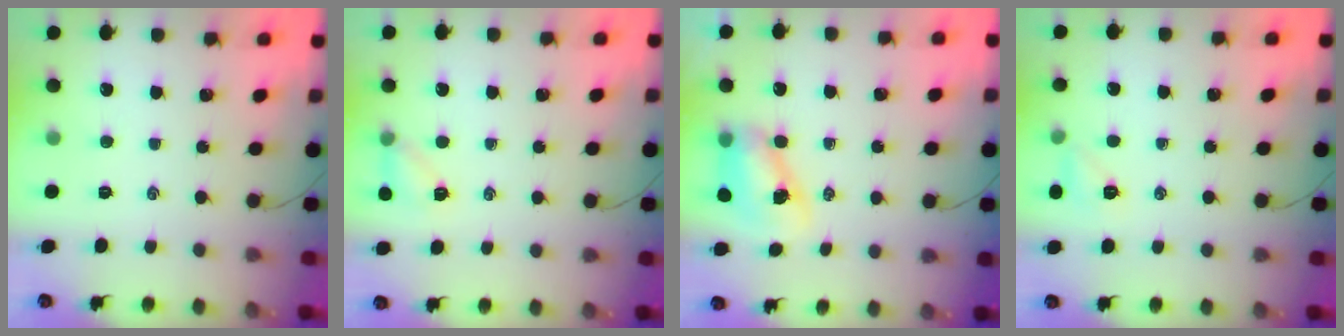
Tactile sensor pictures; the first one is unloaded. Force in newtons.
{"total": 6.0, "press": 5.8, "slide": 1.5}
{"total": 8.6, "press": 8.4, "slide": 1.5}
{"total": 6.2, "press": 6.0, "slide": 1.3}